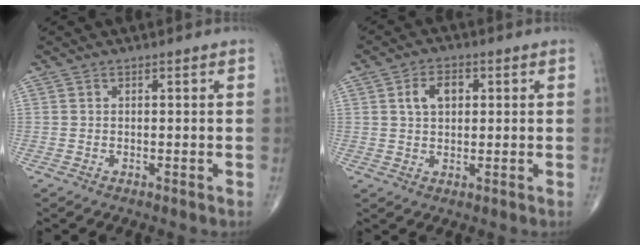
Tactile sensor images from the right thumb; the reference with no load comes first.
{"total": 5.4, "force": [1.4, 3.5, 3.9], "torque": [-0.059, 0.007, 0.022]}